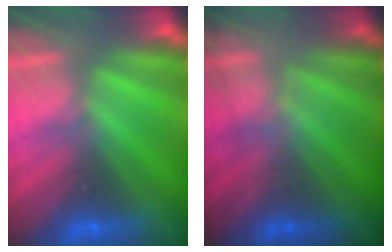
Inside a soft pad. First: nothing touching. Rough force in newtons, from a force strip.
{"total": 1.3}